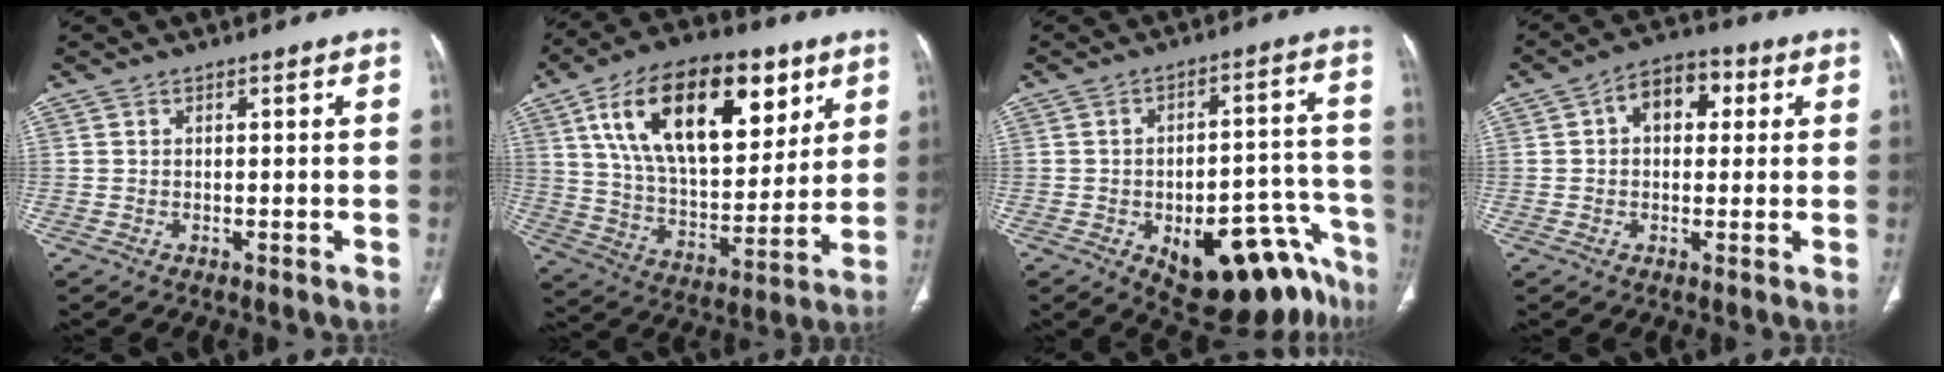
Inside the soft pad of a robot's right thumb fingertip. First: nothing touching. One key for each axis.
{"total": 27.0, "fx": 11.6, "fy": 13.9, "fz": 20.0, "tx": -0.304, "ty": -0.019, "tz": 0.197}
{"total": 19.8, "fx": -11.0, "fy": 9.1, "fz": 13.8, "tx": -0.103, "ty": 0.090, "tz": -0.139}
{"total": 8.3, "fx": 2.0, "fy": 5.6, "fz": 5.8, "tx": -0.057, "ty": 0.016, "tz": 0.023}